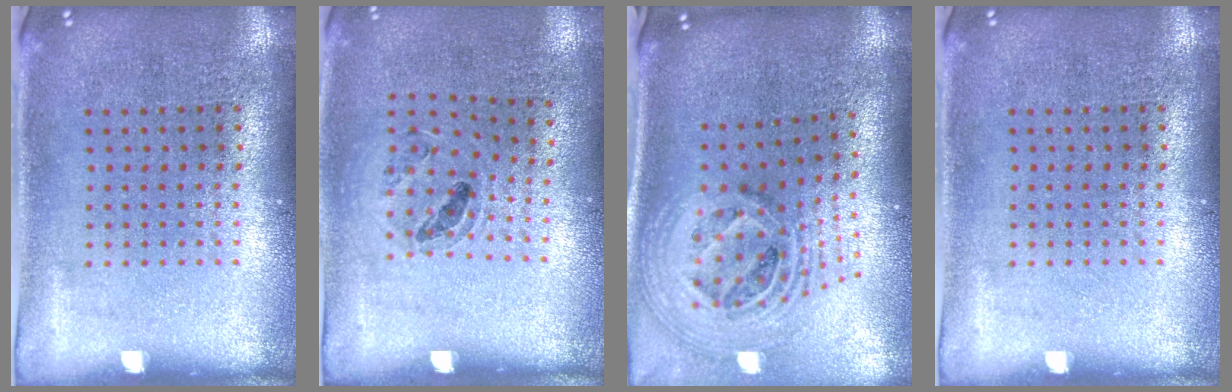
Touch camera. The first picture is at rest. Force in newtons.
{"total": 0.9, "press": 0.9, "slide": 0.3}
{"total": 2.7, "press": 1.9, "slide": 1.9}
{"total": 0.0}